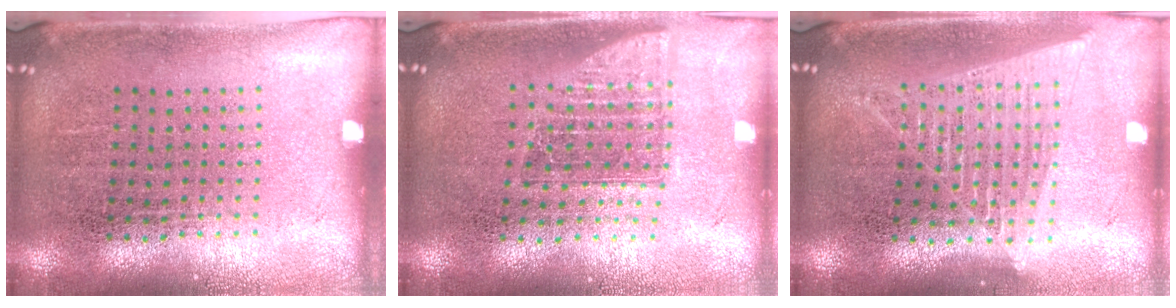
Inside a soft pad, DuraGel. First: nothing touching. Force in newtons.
{"total": 1.5, "press": 1.2, "slide": 1.0}
{"total": 1.6, "press": 1.5, "slide": 0.6}